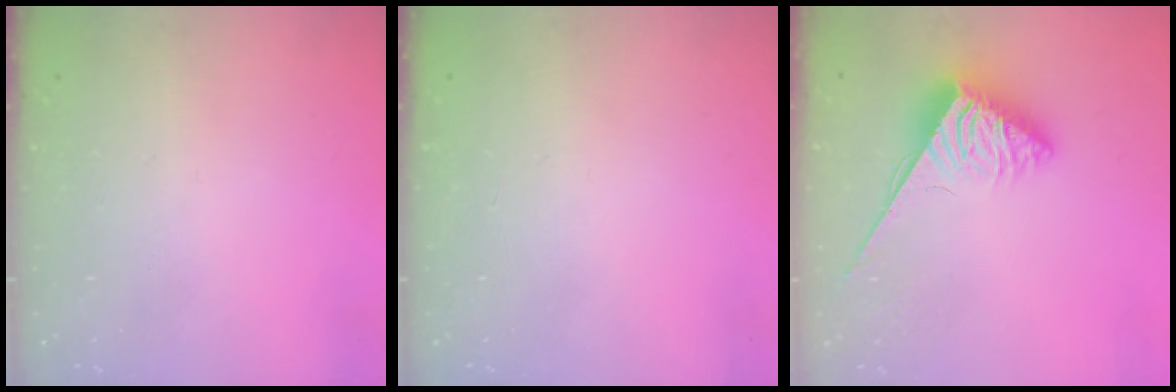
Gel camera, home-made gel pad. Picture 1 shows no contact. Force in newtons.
{"total": 0.0}
{"total": 4.0, "press": 4.0, "slide": 0.3}